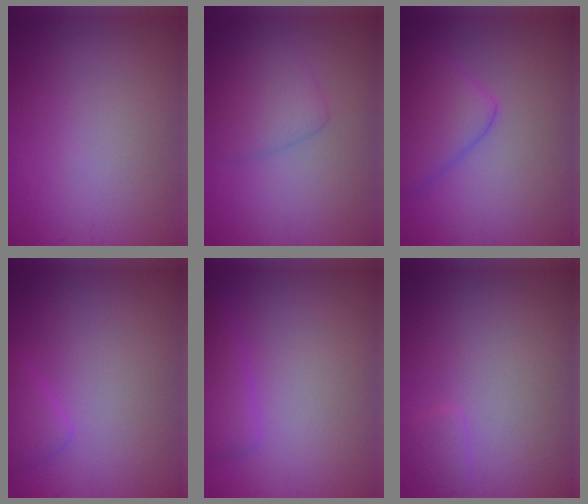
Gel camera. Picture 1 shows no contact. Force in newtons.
{"total": 3.0, "press": 3.0, "slide": 0.2}
{"total": 4.5, "press": 4.5, "slide": 0.1}
{"total": 1.6, "press": 1.6, "slide": 0.1}
{"total": 2.2, "press": 2.2, "slide": 0.0}
{"total": 1.0, "press": 1.0, "slide": 0.1}